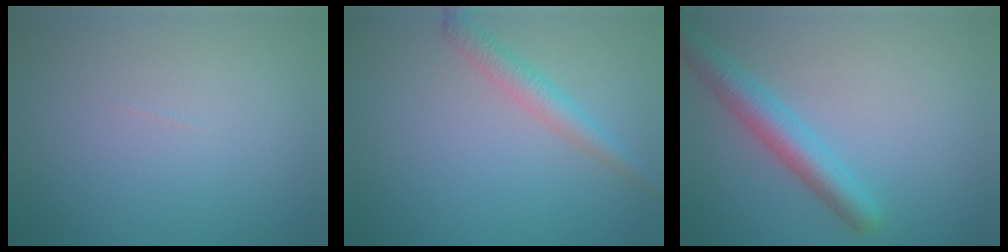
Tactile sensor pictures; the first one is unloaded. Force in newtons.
{"total": 2.5, "press": 2.5, "slide": 0.1}
{"total": 4.0, "press": 4.0, "slide": 0.1}